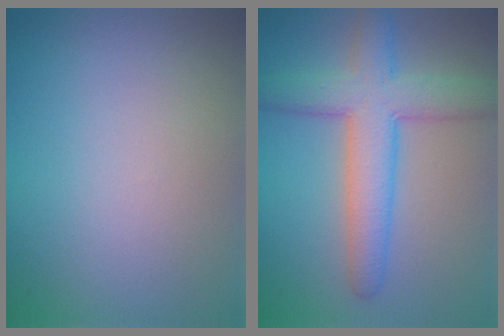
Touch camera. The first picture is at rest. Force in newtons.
{"total": 6.4, "press": 6.4, "slide": 0.2}